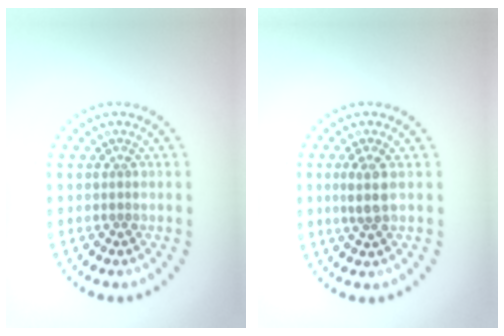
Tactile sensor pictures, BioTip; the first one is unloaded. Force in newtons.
{"total": 2.0, "press": 1.8, "slide": 0.9}